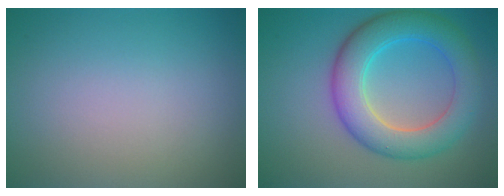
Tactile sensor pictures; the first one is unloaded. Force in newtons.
{"total": 7.0, "press": 7.0, "slide": 0.0}